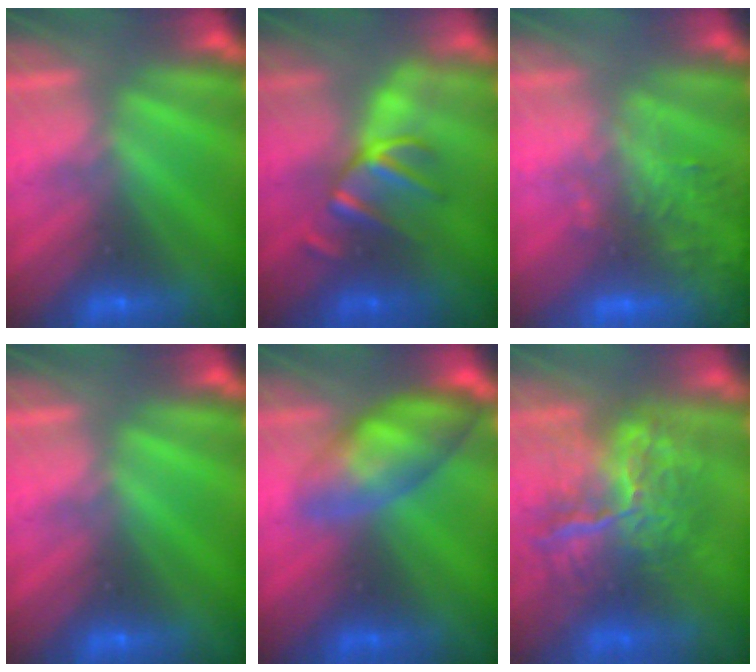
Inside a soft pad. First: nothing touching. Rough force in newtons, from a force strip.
{"total": 2.9}
{"total": 5.8}
{"total": 0.0}
{"total": 4.5}
{"total": 13.2}